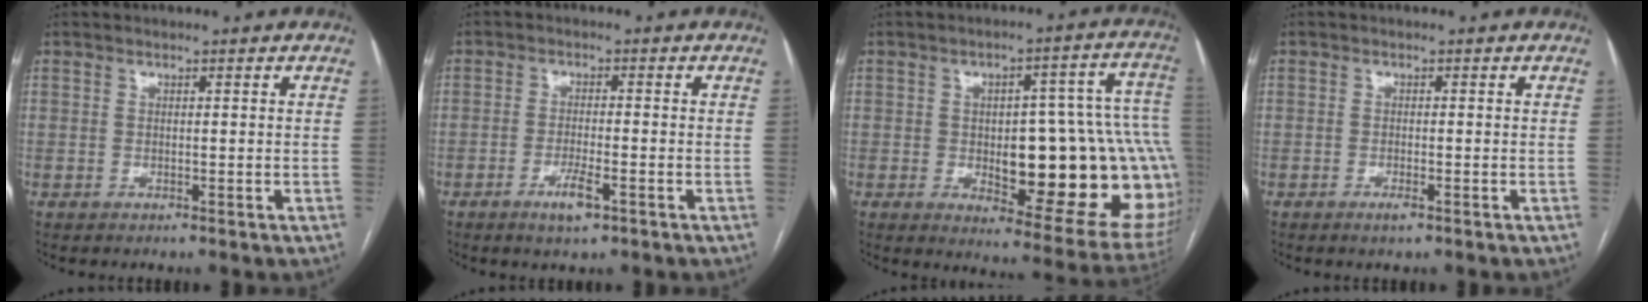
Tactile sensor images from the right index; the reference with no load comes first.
{"total": 3.9, "force": [-2.2, 0.6, 3.3], "torque": [-0.064, -0.004, -0.037]}
{"total": 25.1, "force": [-2.7, 6.9, 24.0], "torque": [-0.220, 0.032, -0.009]}
{"total": 1.4, "force": [-0.9, 0.2, 1.1], "torque": [-0.021, -0.002, -0.014]}